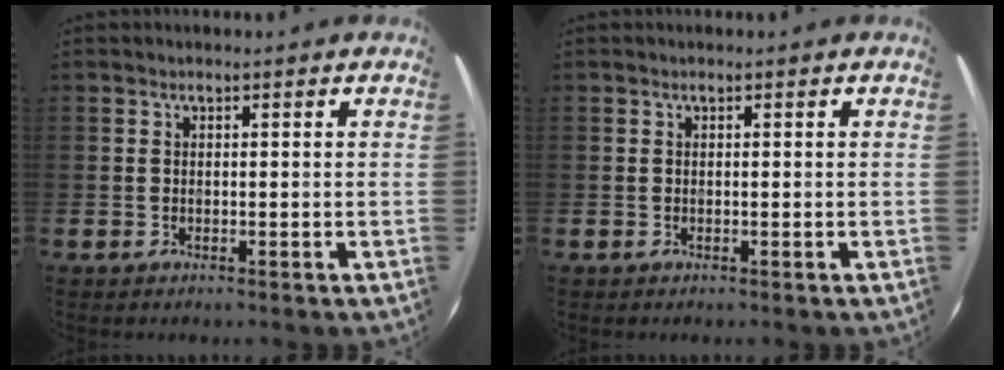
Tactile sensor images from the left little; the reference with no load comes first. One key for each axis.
{"total": 0.0}